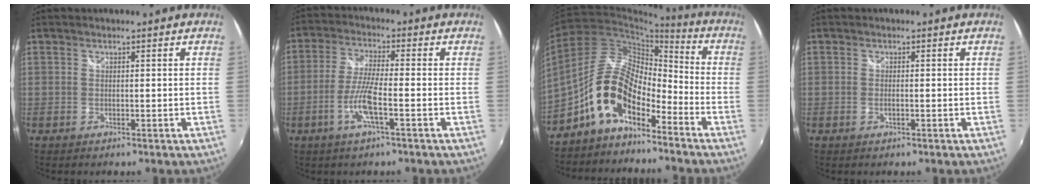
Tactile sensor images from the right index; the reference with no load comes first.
{"total": 7.3, "force": [-2.9, 0.5, 6.7], "torque": [-0.141, -0.004, -0.058]}
{"total": 12.8, "force": [-7.9, 5.7, 8.4], "torque": [-0.166, 0.021, -0.158]}
{"total": 1.1, "force": [-0.4, 0.3, 1.0], "torque": [-0.022, -0.002, -0.007]}